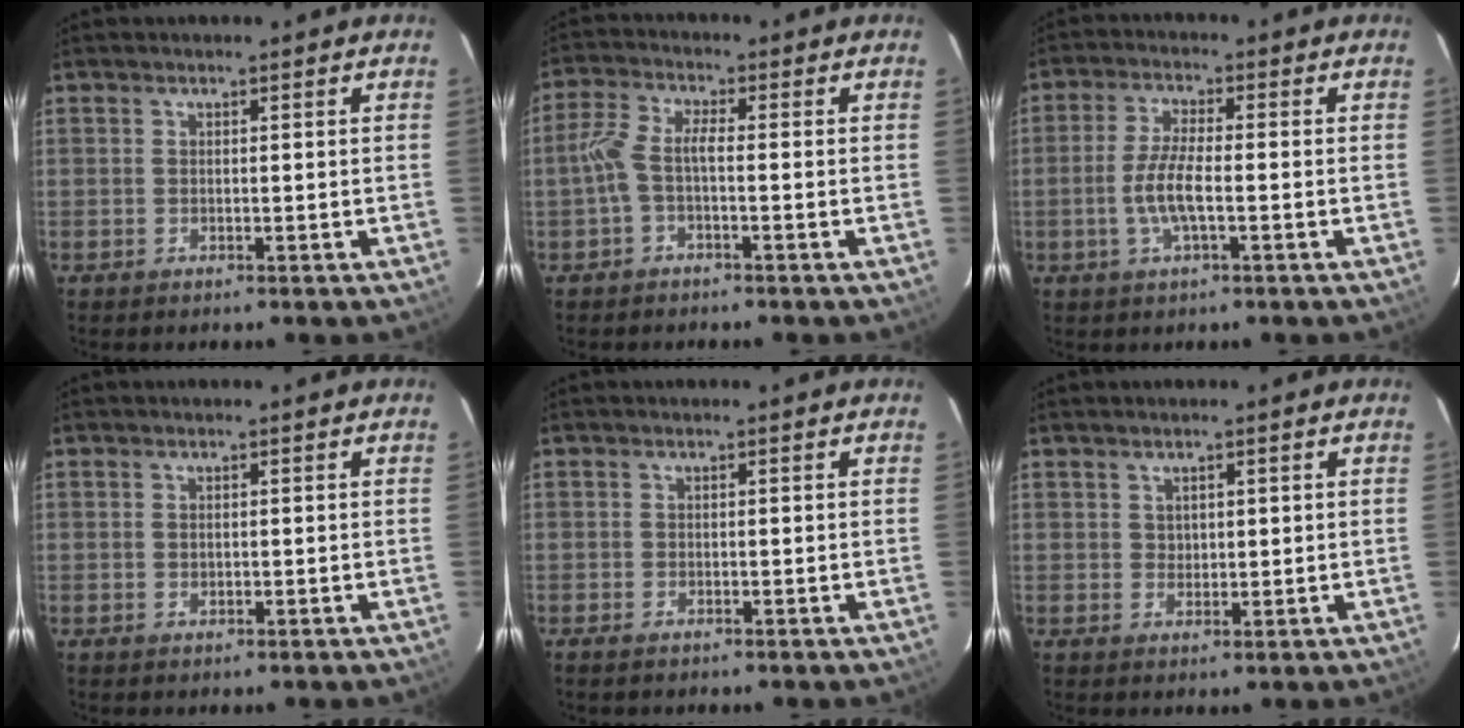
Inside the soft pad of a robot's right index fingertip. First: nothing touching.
{"total": 4.5, "force": [-1.4, 1.2, 4.1], "torque": [-0.097, 0.011, -0.030]}
{"total": 6.4, "force": [-1.6, 1.4, 6.1], "torque": [-0.127, -0.001, -0.034]}
{"total": 0.9, "force": [0.0, 0.7, 0.6], "torque": [-0.011, 0.001, 0.001]}
{"total": 1.1, "force": [-0.8, 0.5, 0.4], "torque": [-0.009, -0.003, -0.018]}
{"total": 1.8, "force": [0.8, 1.5, 0.6], "torque": [-0.005, 0.005, 0.016]}